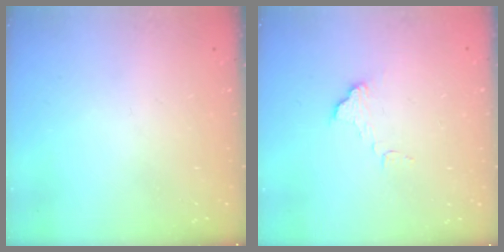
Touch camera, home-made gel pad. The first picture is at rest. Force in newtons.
{"total": 6.2, "press": 6.1, "slide": 0.5}